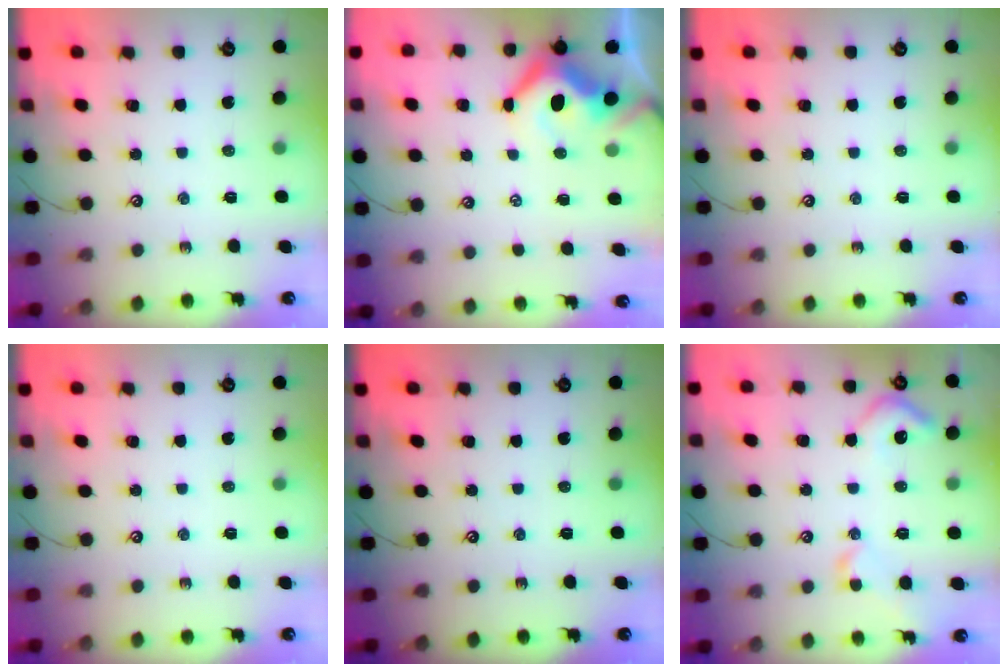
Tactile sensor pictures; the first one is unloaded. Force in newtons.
{"total": 6.4, "press": 6.3, "slide": 1.5}
{"total": 0.0}
{"total": 0.0}
{"total": 0.0}
{"total": 6.4, "press": 6.3, "slide": 1.0}